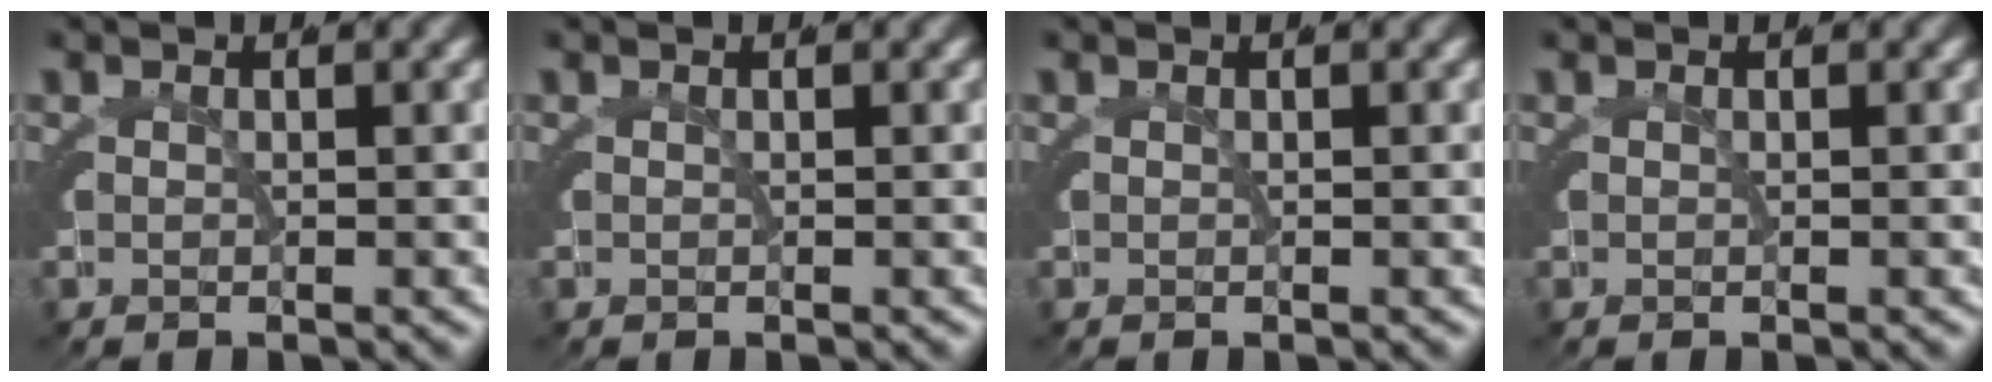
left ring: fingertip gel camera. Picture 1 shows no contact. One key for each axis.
{"total": 0.0}
{"total": 0.0}
{"total": 0.0}